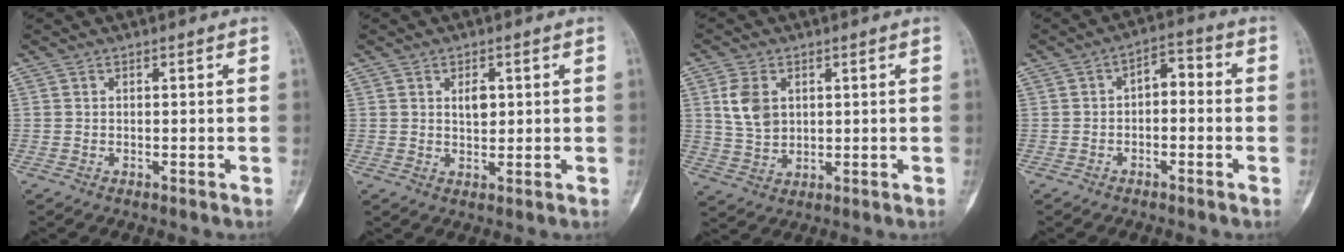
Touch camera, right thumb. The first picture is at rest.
{"total": 3.1, "force": [0.9, 1.8, 2.3], "torque": [-0.028, -0.005, 0.015]}
{"total": 7.0, "force": [2.0, 4.8, 4.6], "torque": [-0.075, -0.006, 0.046]}
{"total": 5.2, "force": [-0.6, 3.1, 4.1], "torque": [-0.044, 0.029, -0.023]}